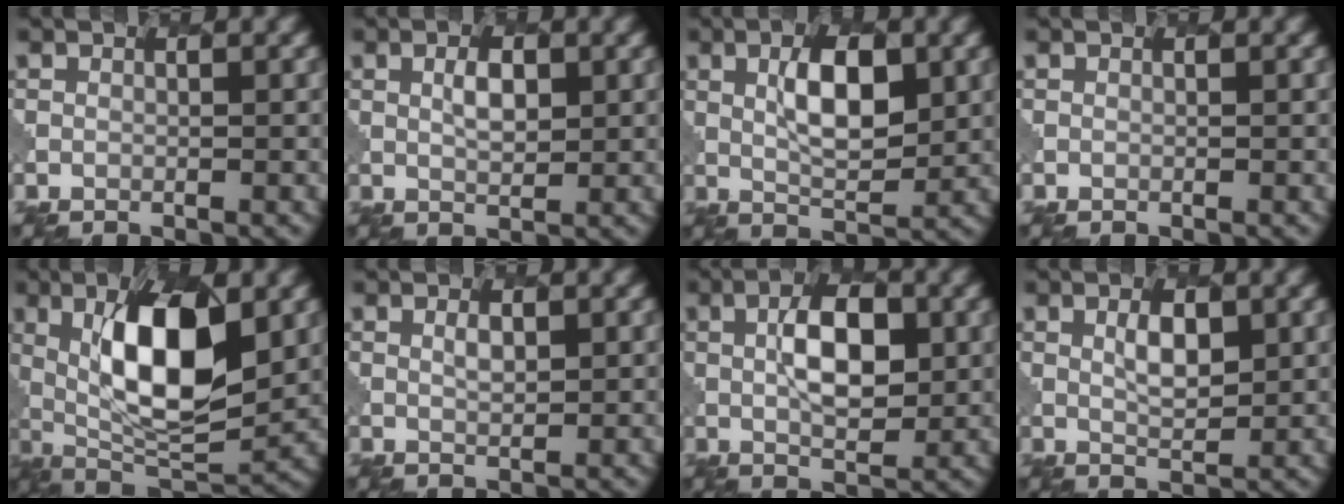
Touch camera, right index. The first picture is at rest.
{"total": 2.0, "force": [0.7, 0.9, 1.6], "torque": [-0.033, 0.003, 0.015]}
{"total": 5.2, "force": [1.3, 2.1, 4.5], "torque": [-0.079, 0.002, 0.025]}
{"total": 0.0}
{"total": 10.9, "force": [2.1, 4.2, 9.8], "torque": [-0.158, 0.003, 0.038]}
{"total": 1.0, "force": [0.7, 0.4, 0.7], "torque": [-0.015, -0.001, 0.014]}
{"total": 5.7, "force": [1.0, 2.7, 4.9], "torque": [-0.081, 0.004, 0.018]}
{"total": 2.5, "force": [0.9, 1.1, 2.0], "torque": [-0.038, 0.000, 0.019]}